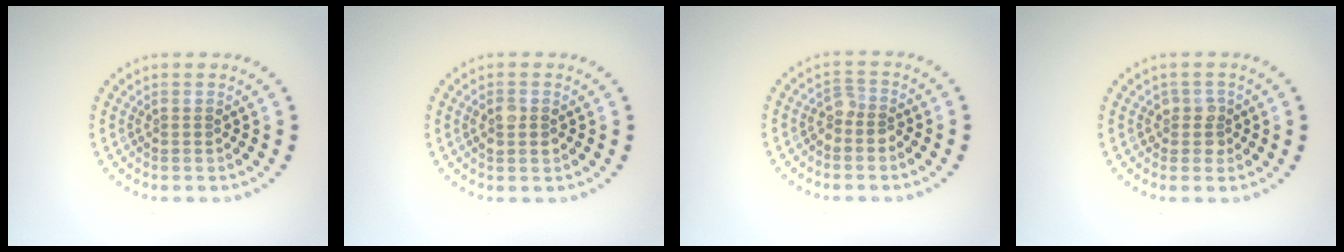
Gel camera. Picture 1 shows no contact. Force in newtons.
{"total": 1.5, "press": 1.5, "slide": 0.1}
{"total": 1.7, "press": 1.3, "slide": 1.1}
{"total": 1.6, "press": 1.4, "slide": 0.8}